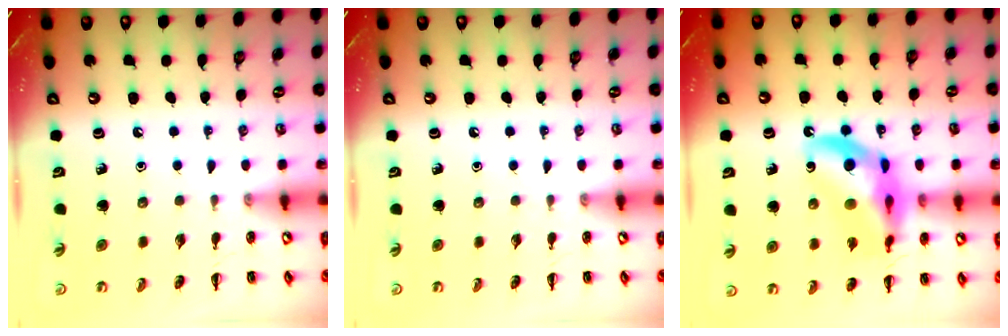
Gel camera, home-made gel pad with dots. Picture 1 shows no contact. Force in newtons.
{"total": 0.0}
{"total": 17.3, "press": 16.8, "slide": 4.0}